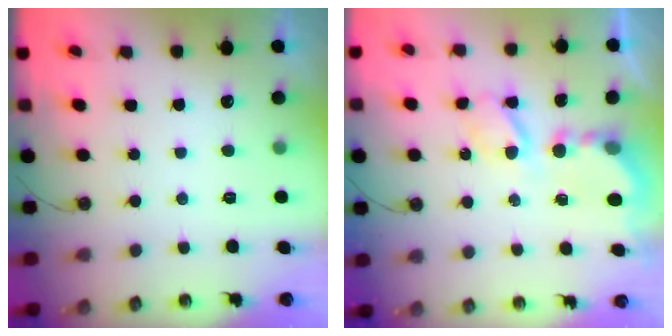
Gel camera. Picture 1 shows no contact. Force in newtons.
{"total": 6.6, "press": 6.5, "slide": 0.6}